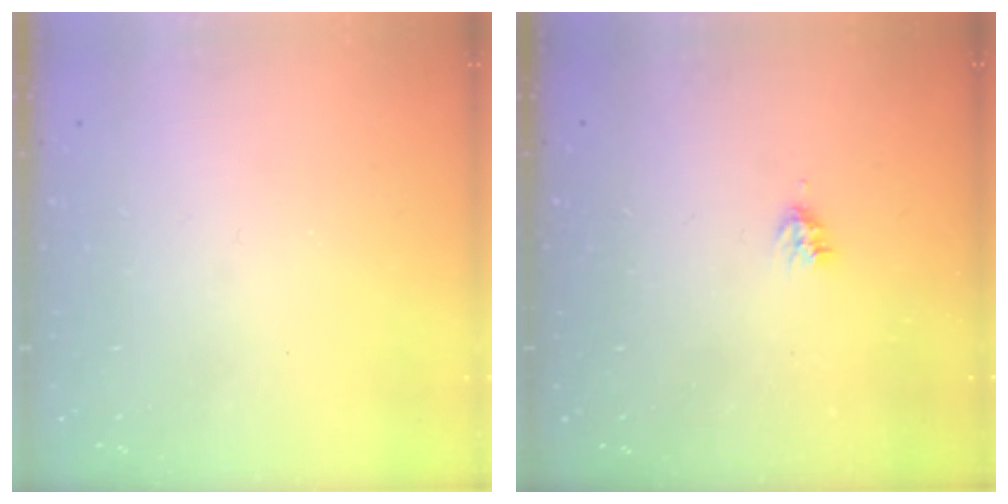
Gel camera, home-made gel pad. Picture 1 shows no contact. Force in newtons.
{"total": 3.5, "press": 3.4, "slide": 0.5}